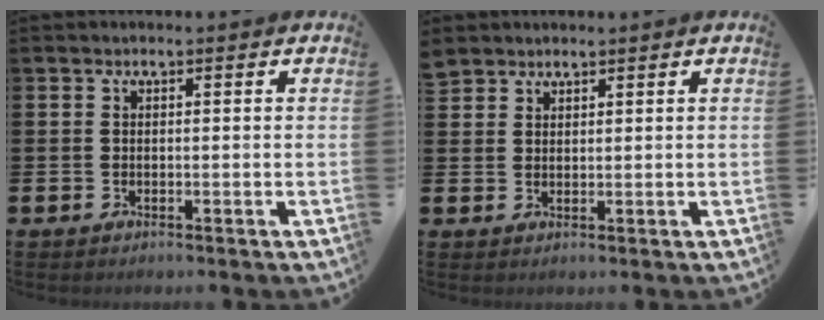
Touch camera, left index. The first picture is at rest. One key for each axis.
{"total": 2.6, "fx": 2.4, "fy": 0.9, "fz": 0.0, "tx": 0.003, "ty": -0.007, "tz": 0.046}